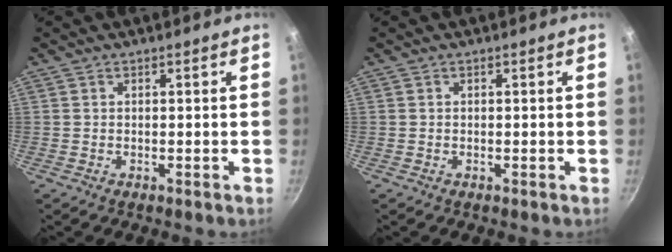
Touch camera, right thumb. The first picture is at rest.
{"total": 0.0}